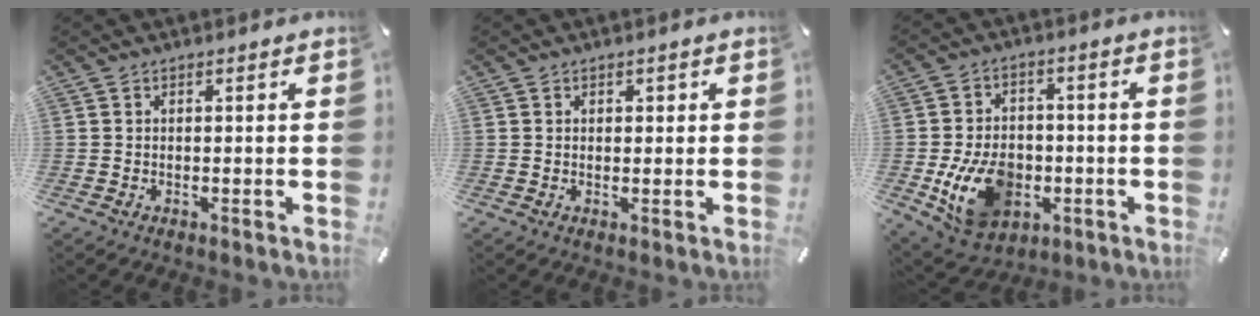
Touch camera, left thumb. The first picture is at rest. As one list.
[{"total": 0.9, "force": [0.3, 0.8, 0.3], "torque": [0.001, 0.001, 0.002]}, {"total": 14.1, "force": [-3.7, 10.5, 8.6], "torque": [-0.166, 0.009, -0.064]}]